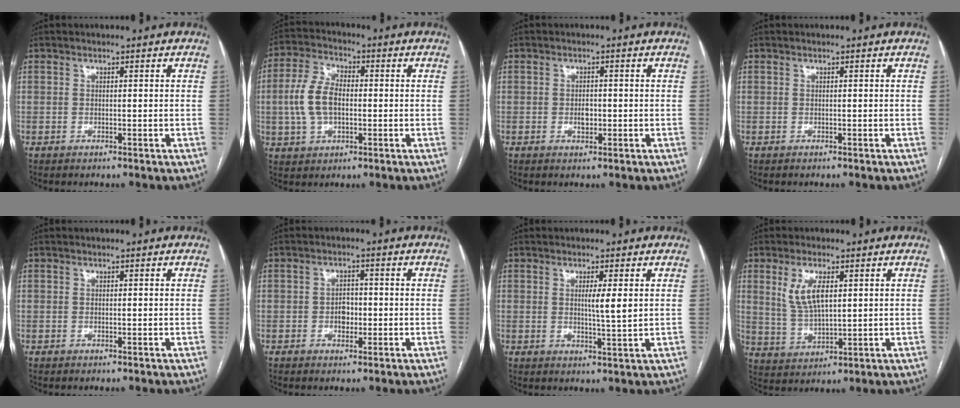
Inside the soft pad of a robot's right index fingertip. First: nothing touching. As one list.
[{"total": 8.8, "force": [-0.4, 5.0, 7.2], "torque": [-0.166, 0.018, -0.007]}, {"total": 1.9, "force": [-0.4, 1.2, 1.5], "torque": [-0.026, 0.002, -0.004]}, {"total": 0.0}, {"total": 0.0}, {"total": 2.7, "force": [-0.6, 1.9, 1.8], "torque": [-0.025, 0.006, -0.010]}, {"total": 3.6, "force": [0.8, 0.0, 3.5], "torque": [-0.058, -0.007, 0.011]}, {"total": 6.8, "force": [2.4, 2.5, 5.9], "torque": [-0.124, 0.002, 0.056]}]